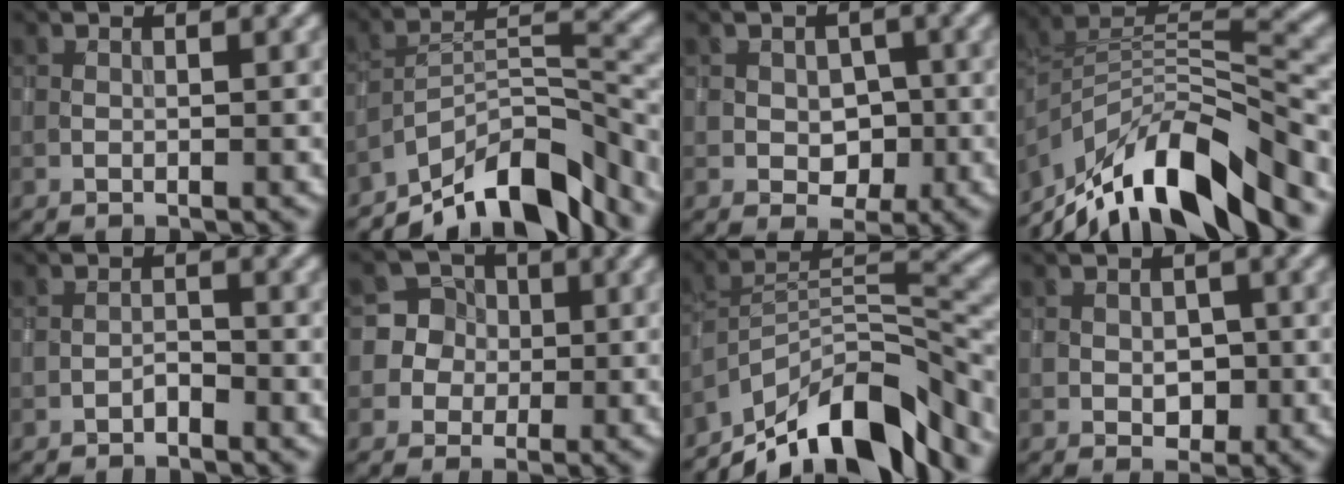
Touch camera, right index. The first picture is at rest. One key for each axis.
{"total": 10.3, "fx": -8.0, "fy": 2.9, "fz": 5.8, "tx": -0.085, "ty": 0.007, "tz": -0.151}
{"total": 2.7, "fx": -0.3, "fy": 2.1, "fz": 1.6, "tx": -0.020, "ty": -0.002, "tz": -0.005}
{"total": 11.7, "fx": -7.7, "fy": 3.6, "fz": 8.0, "tx": -0.146, "ty": 0.017, "tz": -0.137}
{"total": 0.8, "fx": -0.7, "fy": 0.2, "fz": 0.3, "tx": -0.005, "ty": 0.006, "tz": -0.015}
{"total": 6.5, "fx": 0.7, "fy": 6.4, "fz": 0.8, "tx": -0.015, "ty": 0.030, "tz": -0.002}
{"total": 12.0, "fx": -9.0, "fy": 3.7, "fz": 7.1, "tx": -0.115, "ty": 0.014, "tz": -0.169}
{"total": 1.9, "fx": -0.2, "fy": 1.4, "fz": 1.2, "tx": -0.018, "ty": -0.004, "tz": -0.001}